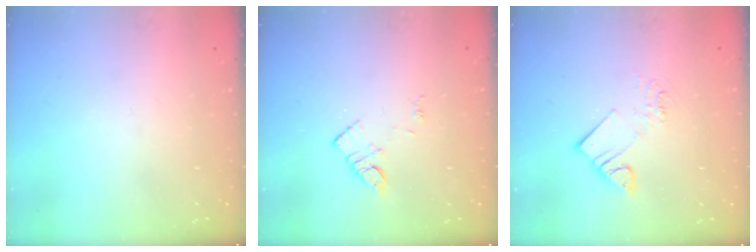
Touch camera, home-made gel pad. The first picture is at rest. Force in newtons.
{"total": 5.8, "press": 5.8, "slide": 0.6}
{"total": 7.5, "press": 7.5, "slide": 0.4}